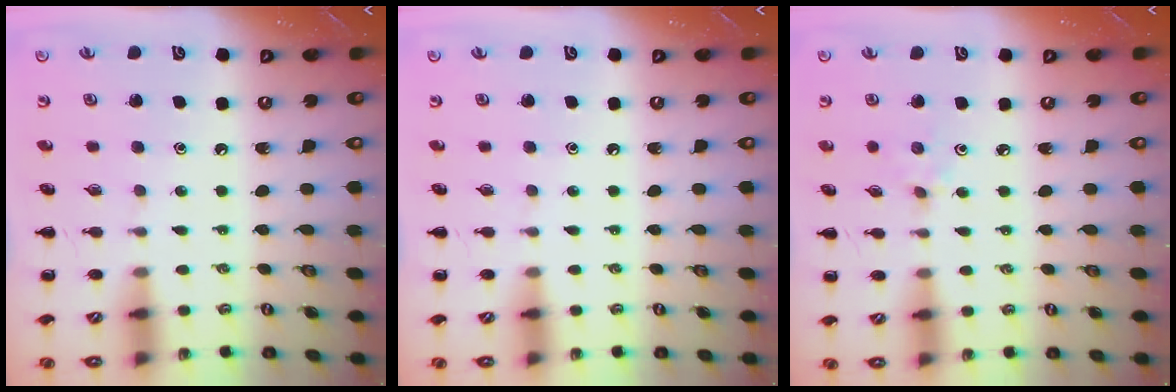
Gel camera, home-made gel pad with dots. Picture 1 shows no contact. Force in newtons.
{"total": 0.0}
{"total": 1.9, "press": 1.8, "slide": 0.7}